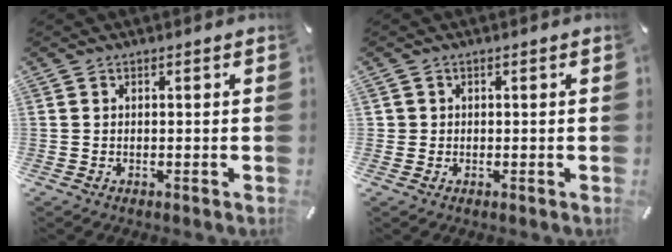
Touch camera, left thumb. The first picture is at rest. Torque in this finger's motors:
{"motor_torque": [0.03, 0.14, -0.11, -0.06, 0.00]}